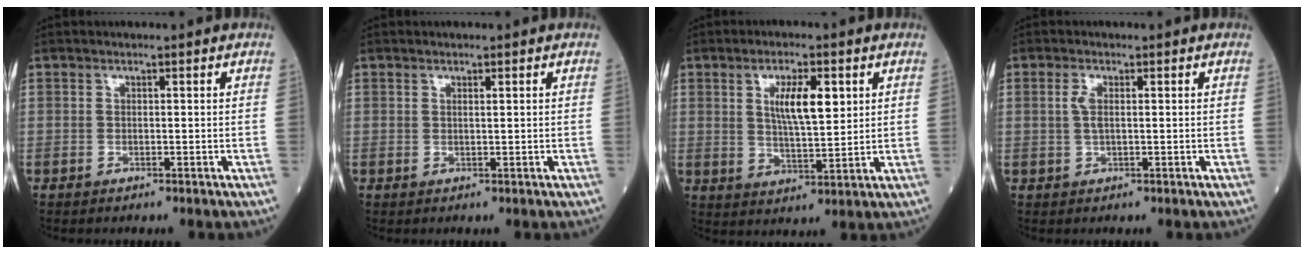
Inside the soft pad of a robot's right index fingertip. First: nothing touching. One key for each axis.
{"total": 0.5, "fx": 0.3, "fy": -0.1, "fz": 0.4, "tx": -0.009, "ty": -0.002, "tz": 0.006}
{"total": 7.4, "fx": 2.4, "fy": 1.8, "fz": 6.8, "tx": -0.122, "ty": 0.001, "tz": 0.046}
{"total": 1.9, "fx": 0.3, "fy": 0.6, "fz": 1.7, "tx": -0.042, "ty": 0.000, "tz": 0.007}